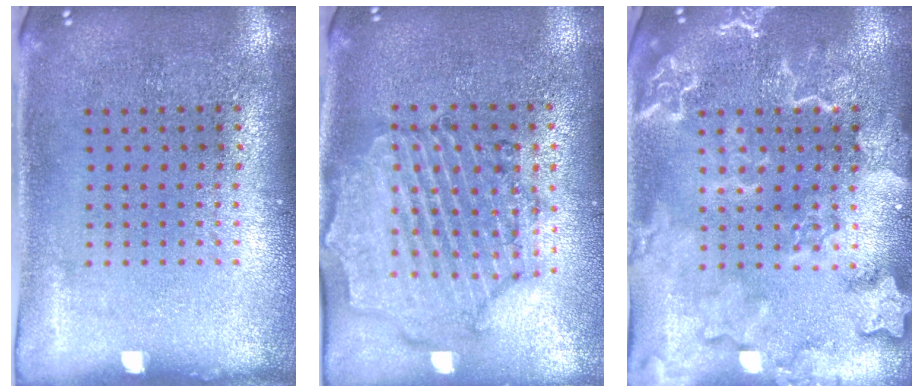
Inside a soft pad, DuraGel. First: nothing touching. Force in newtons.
{"total": 1.6, "press": 1.6, "slide": 0.3}
{"total": 2.8, "press": 2.8, "slide": 0.4}